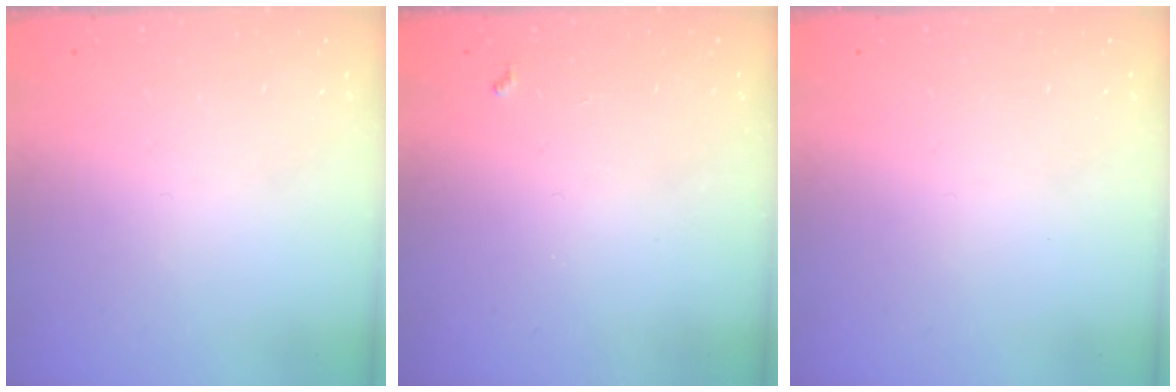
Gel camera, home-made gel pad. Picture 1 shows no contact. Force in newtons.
{"total": 4.8, "press": 4.7, "slide": 0.7}
{"total": 0.0}